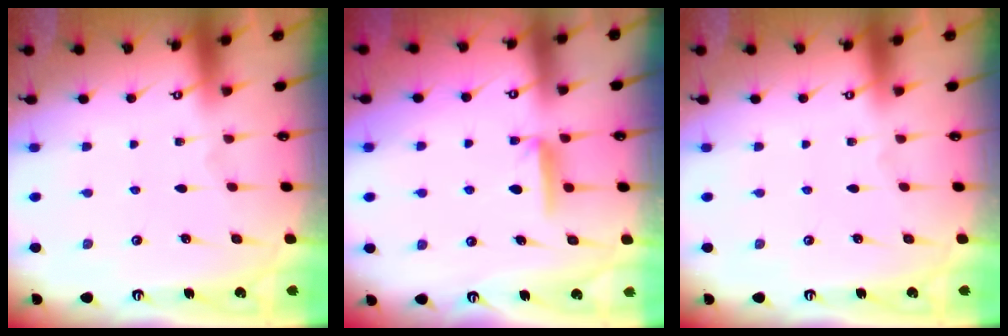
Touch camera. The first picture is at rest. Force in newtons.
{"total": 5.4, "press": 5.4, "slide": 0.5}
{"total": 0.0}